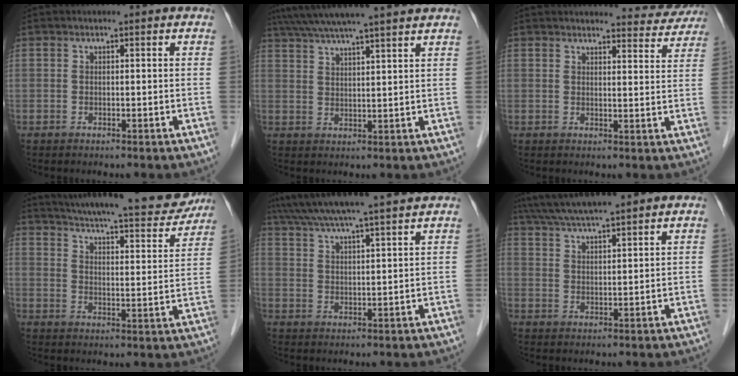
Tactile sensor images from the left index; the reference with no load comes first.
{"total": 14.5, "force": [12.6, -0.3, 7.0], "torque": [-0.124, 0.036, 0.180]}
{"total": 6.8, "force": [6.7, 1.0, 0.3], "torque": [0.008, -0.016, 0.061]}
{"total": 23.3, "force": [21.1, 3.6, 9.3], "torque": [-0.145, -0.030, 0.270]}
{"total": 15.5, "force": [13.8, -0.7, 7.0], "torque": [-0.126, 0.020, 0.199]}
{"total": 14.7, "force": [12.9, 0.8, 6.8], "torque": [-0.125, 0.039, 0.197]}